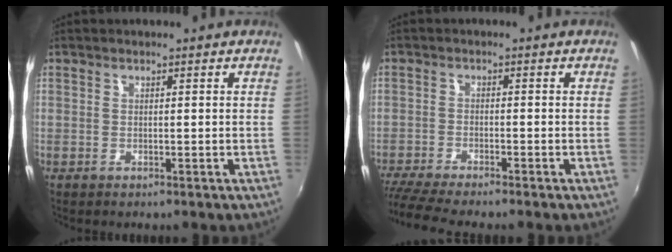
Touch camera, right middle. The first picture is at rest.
{"total": 8.8, "force": [-7.8, -0.1, 4.1], "torque": [-0.106, -0.035, -0.137]}